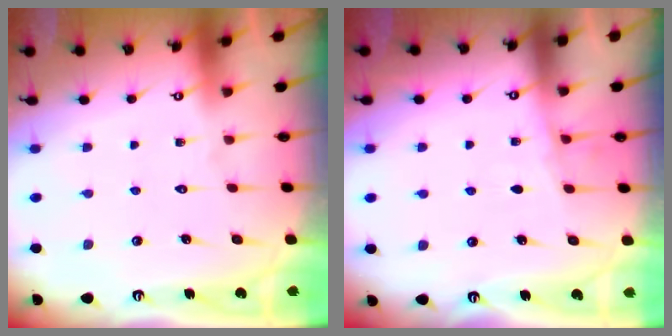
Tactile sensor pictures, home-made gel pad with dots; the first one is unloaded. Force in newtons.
{"total": 3.3, "press": 3.3, "slide": 0.5}